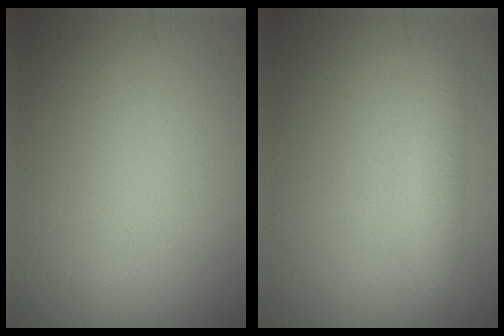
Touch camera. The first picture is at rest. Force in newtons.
{"total": 1.6, "press": 1.6, "slide": 0.0}